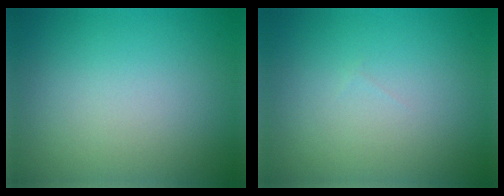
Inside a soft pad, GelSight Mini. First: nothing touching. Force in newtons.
{"total": 0.0}